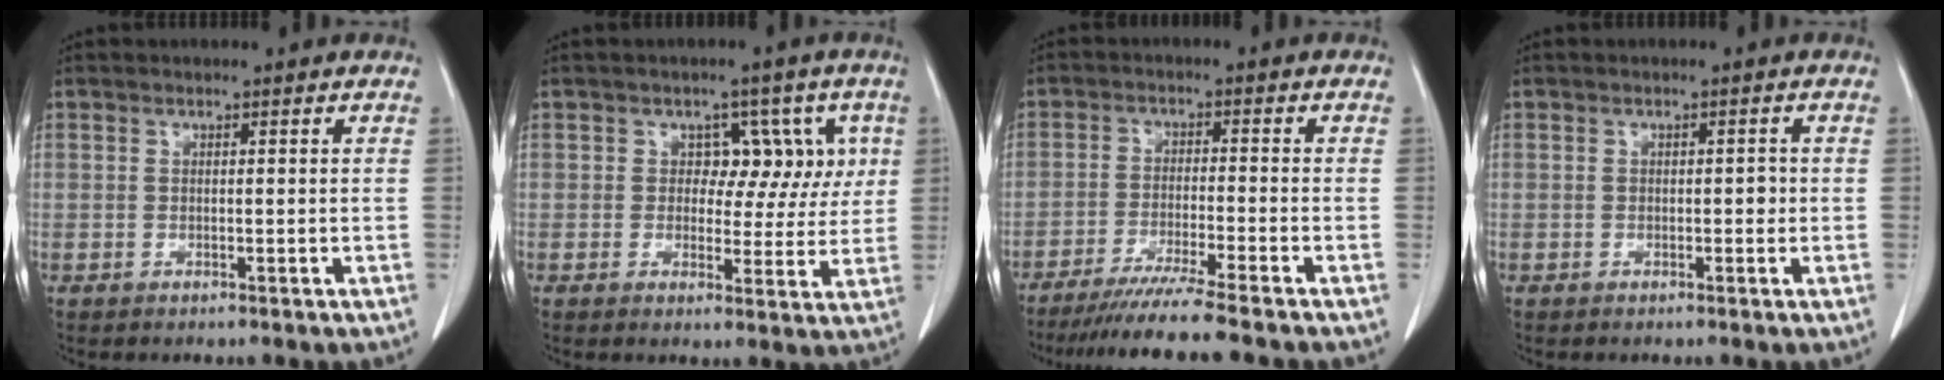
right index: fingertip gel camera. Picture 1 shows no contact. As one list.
[{"total": 6.3, "force": [1.5, 4.9, 3.7], "torque": [-0.023, 0.018, 0.019]}, {"total": 9.3, "force": [-7.8, -1.7, 4.6], "torque": [-0.059, -0.032, -0.127]}, {"total": 1.2, "force": [-0.2, 0.6, 0.9], "torque": [-0.008, 0.004, -0.003]}]